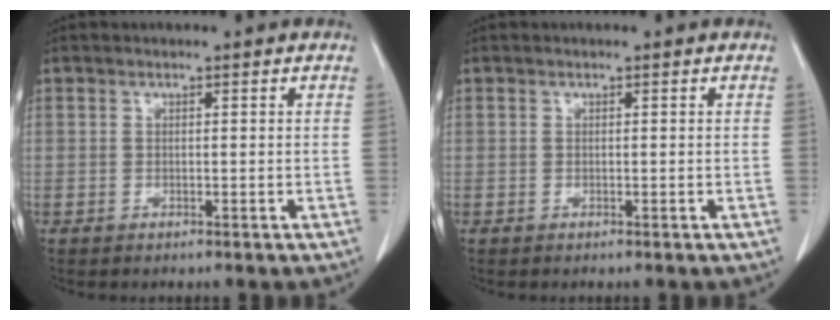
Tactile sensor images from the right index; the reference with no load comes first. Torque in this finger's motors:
{"motor_torque": [0.00, 0.00, 0.00, 0.00]}